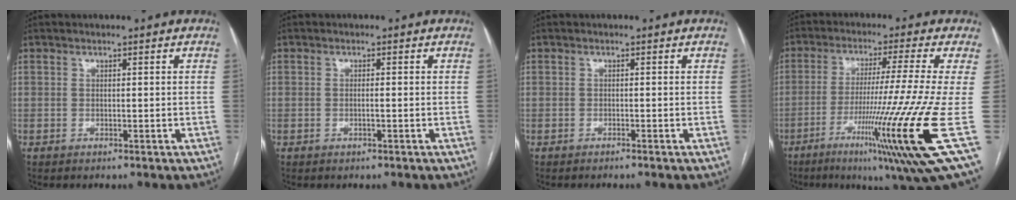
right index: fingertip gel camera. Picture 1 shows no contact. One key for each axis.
{"total": 0.7, "fx": -0.1, "fy": 0.0, "fz": 0.7, "tx": -0.011, "ty": 0.001, "tz": 0.002}
{"total": 1.3, "fx": -1.1, "fy": -0.3, "fz": 0.6, "tx": -0.009, "ty": 0.003, "tz": -0.014}
{"total": 20.0, "fx": -6.5, "fy": -2.0, "fz": 18.8, "tx": -0.275, "ty": -0.040, "tz": -0.115}